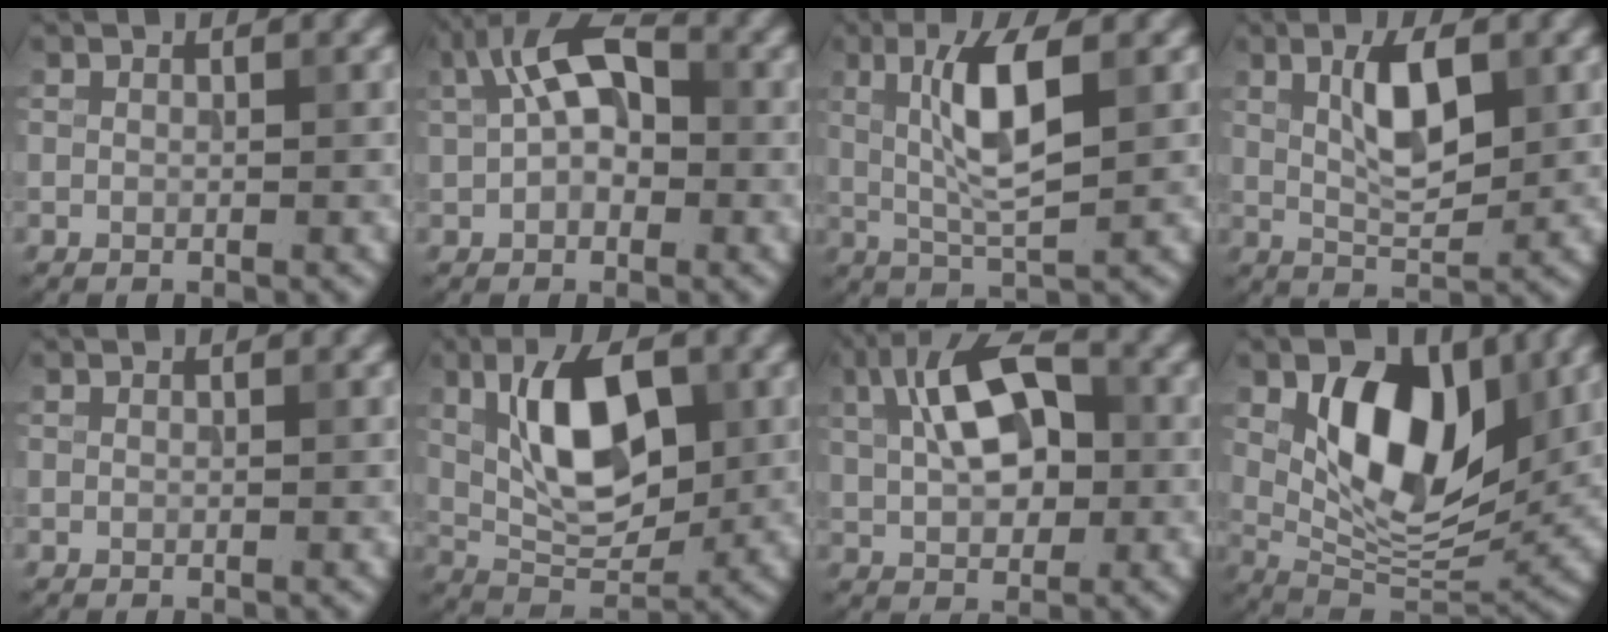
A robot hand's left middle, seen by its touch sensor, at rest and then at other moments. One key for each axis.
{"total": 7.4, "fx": 1.5, "fy": 4.3, "fz": 5.7, "tx": -0.100, "ty": 0.027, "tz": 0.012}
{"total": 5.9, "fx": 1.3, "fy": 1.4, "fz": 5.6, "tx": -0.110, "ty": 0.005, "tz": 0.026}
{"total": 5.0, "fx": 1.3, "fy": 1.8, "fz": 4.4, "tx": -0.085, "ty": 0.002, "tz": 0.025}
{"total": 0.0}
{"total": 8.7, "fx": 1.8, "fy": 4.2, "fz": 7.4, "tx": -0.123, "ty": 0.003, "tz": 0.028}
{"total": 8.5, "fx": 1.9, "fy": 4.7, "fz": 6.8, "tx": -0.111, "ty": 0.029, "tz": 0.019}
{"total": 10.4, "fx": 3.0, "fy": 5.8, "fz": 8.1, "tx": -0.126, "ty": -0.013, "tz": 0.048}